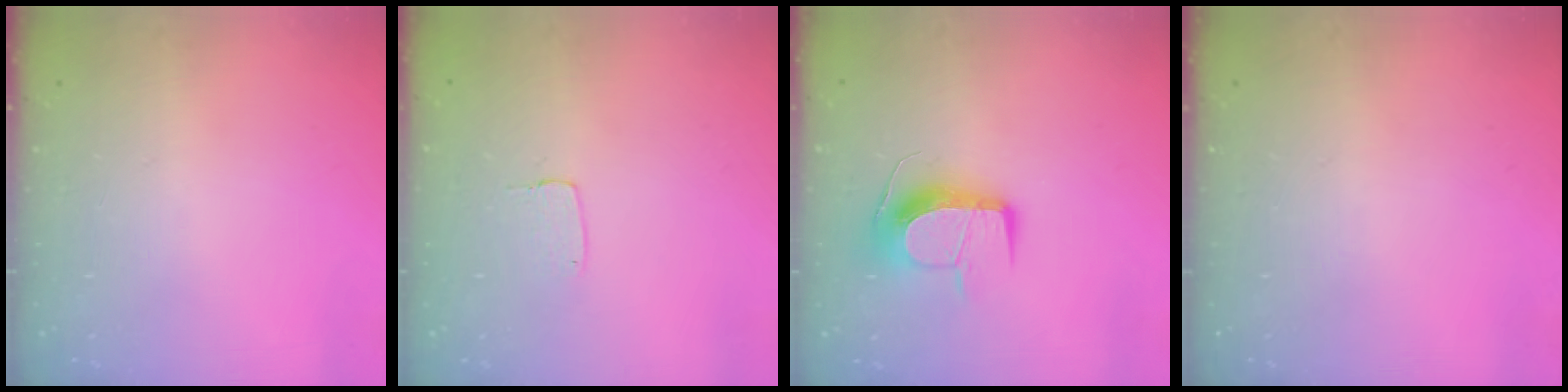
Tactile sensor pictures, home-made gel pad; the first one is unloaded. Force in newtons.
{"total": 3.2, "press": 3.2, "slide": 0.2}
{"total": 12.7, "press": 12.7, "slide": 0.5}
{"total": 0.0}